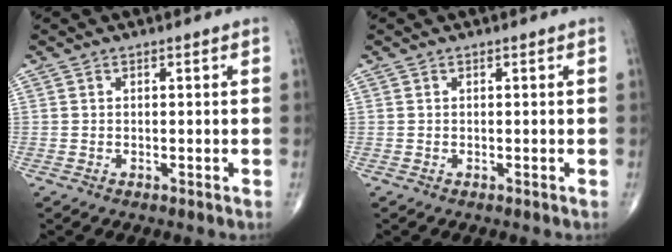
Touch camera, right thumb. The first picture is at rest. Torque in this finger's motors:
{"motor_torque": [0.00, 0.00, 0.04, 0.04, 0.00]}